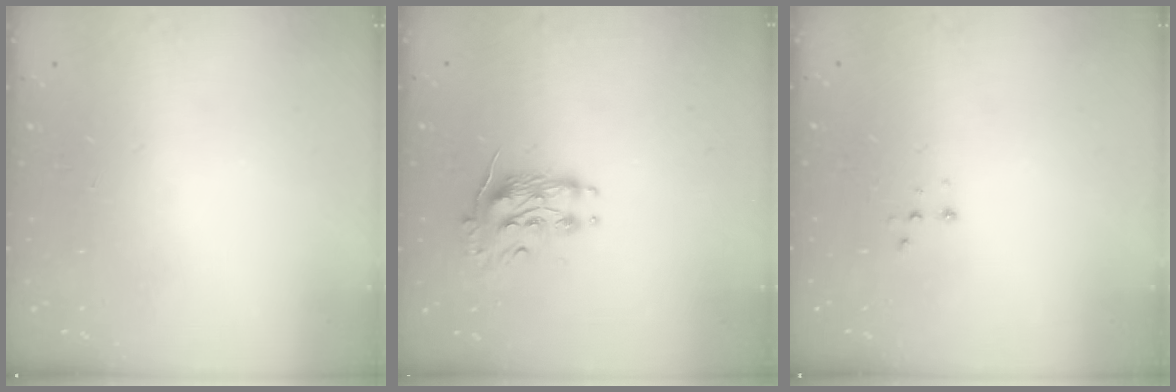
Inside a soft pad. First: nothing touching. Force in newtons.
{"total": 10.2, "press": 10.2, "slide": 0.6}
{"total": 2.7, "press": 2.7, "slide": 0.5}